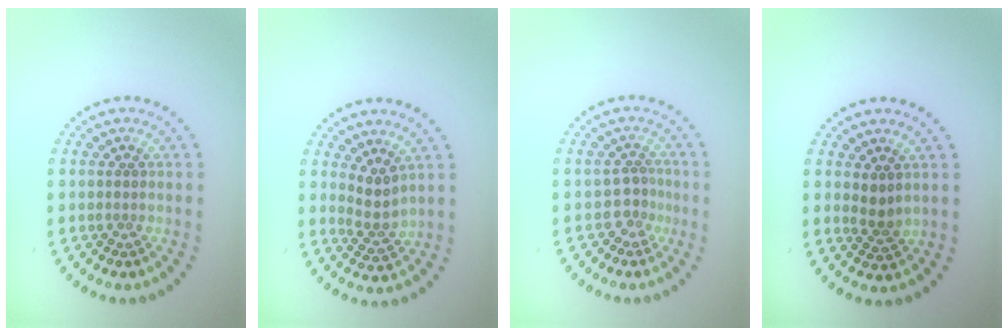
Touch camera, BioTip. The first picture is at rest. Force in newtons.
{"total": 2.2, "press": 1.6, "slide": 1.5}
{"total": 1.7, "press": 1.2, "slide": 1.3}
{"total": 1.5, "press": 1.3, "slide": 0.8}